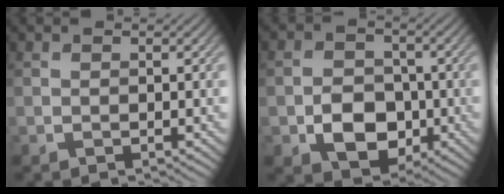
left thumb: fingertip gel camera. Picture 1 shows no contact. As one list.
[{"total": 6.7, "force": [-2.0, 5.0, 4.0], "torque": [-0.072, -0.006, -0.040]}]